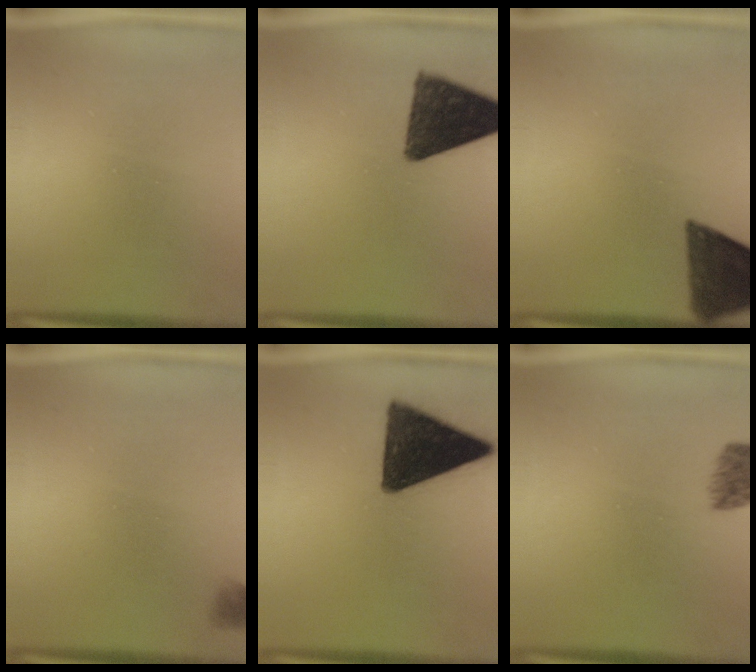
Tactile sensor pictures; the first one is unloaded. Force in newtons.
{"total": 13.3}
{"total": 10.6}
{"total": 1.2}
{"total": 15.6}
{"total": 5.2}